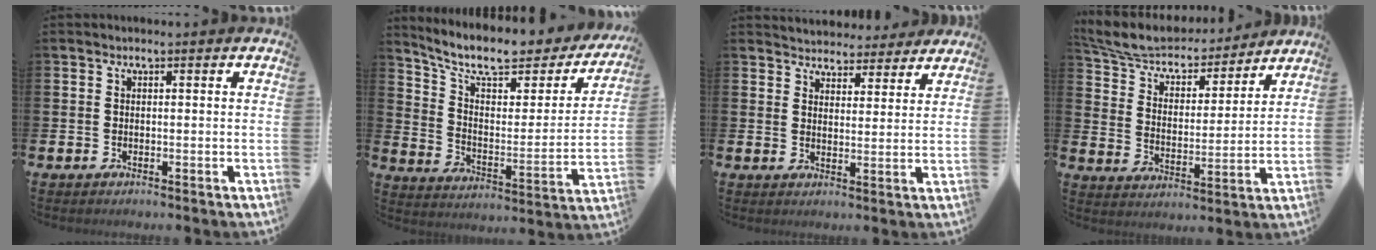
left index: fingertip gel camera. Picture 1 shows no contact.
{"total": 9.7, "force": [8.0, 3.2, 4.4], "torque": [-0.113, -0.053, 0.133]}
{"total": 4.3, "force": [4.1, 1.1, -0.3], "torque": [-0.010, -0.029, 0.073]}
{"total": 7.9, "force": [7.4, 2.2, 1.9], "torque": [-0.079, -0.051, 0.130]}